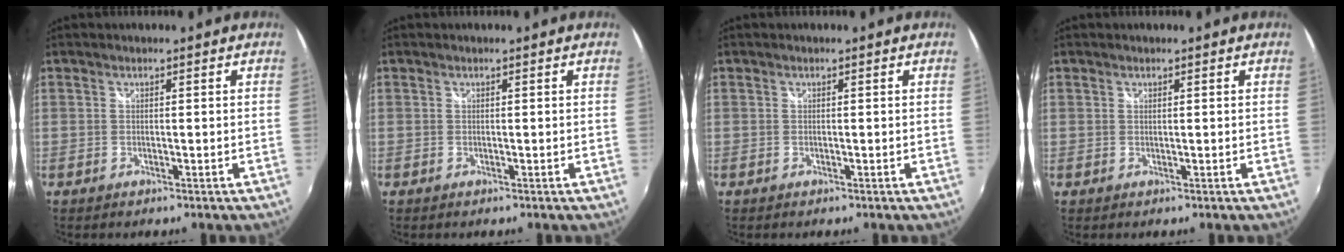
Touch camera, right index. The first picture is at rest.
{"total": 0.0}
{"total": 0.0}
{"total": 0.6, "force": [0.2, 0.6, 0.0], "torque": [0.003, 0.001, 0.002]}